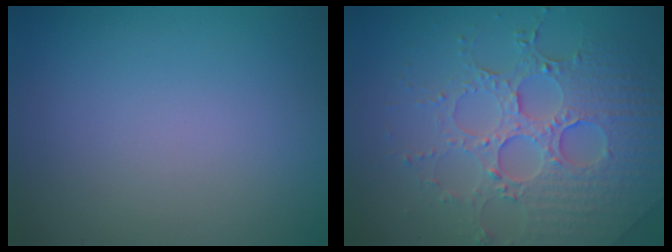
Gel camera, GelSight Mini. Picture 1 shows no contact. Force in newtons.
{"total": 6.6, "press": 5.3, "slide": 4.0}